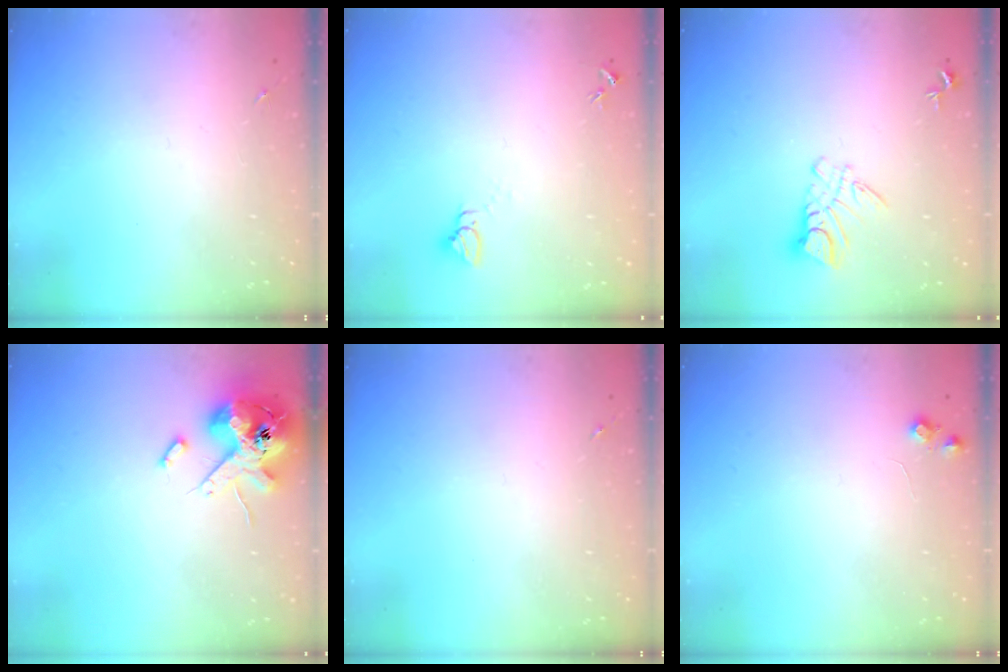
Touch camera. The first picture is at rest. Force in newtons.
{"total": 2.8, "press": 2.8, "slide": 0.1}
{"total": 8.0, "press": 8.0, "slide": 0.7}
{"total": 14.9, "press": 14.7, "slide": 2.3}
{"total": 0.0}
{"total": 5.7, "press": 5.6, "slide": 0.9}